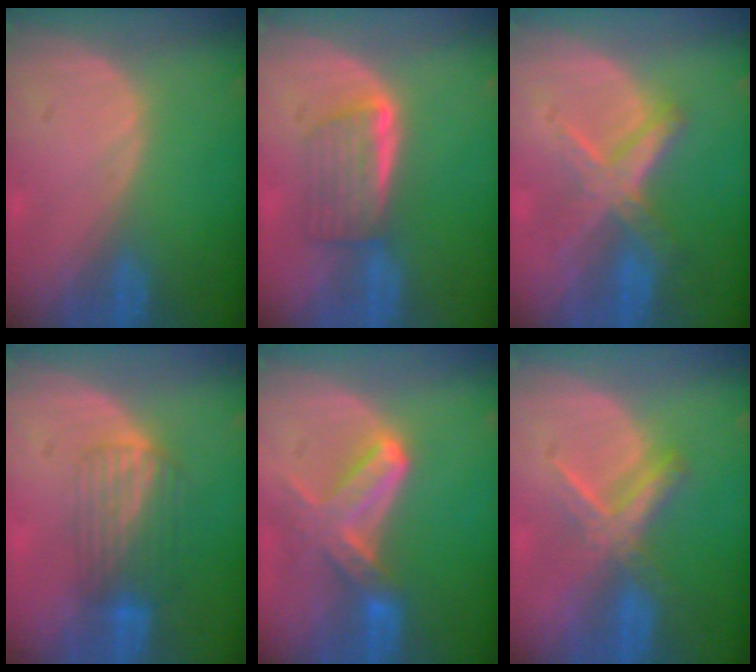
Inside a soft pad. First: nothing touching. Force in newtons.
{"total": 5.9, "press": 5.1, "slide": 2.8}
{"total": 6.5, "press": 5.8, "slide": 3.0}
{"total": 6.8, "press": 5.9, "slide": 3.4}
{"total": 6.7, "press": 6.6, "slide": 1.3}
{"total": 5.5, "press": 5.4, "slide": 1.1}